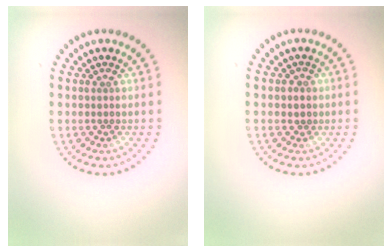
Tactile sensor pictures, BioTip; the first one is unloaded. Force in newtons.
{"total": 0.6, "press": 0.5, "slide": 0.3}